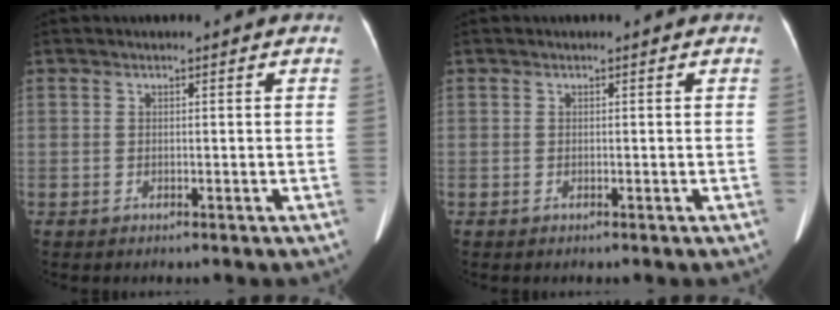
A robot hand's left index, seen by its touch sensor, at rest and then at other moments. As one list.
[{"total": 0.0}]